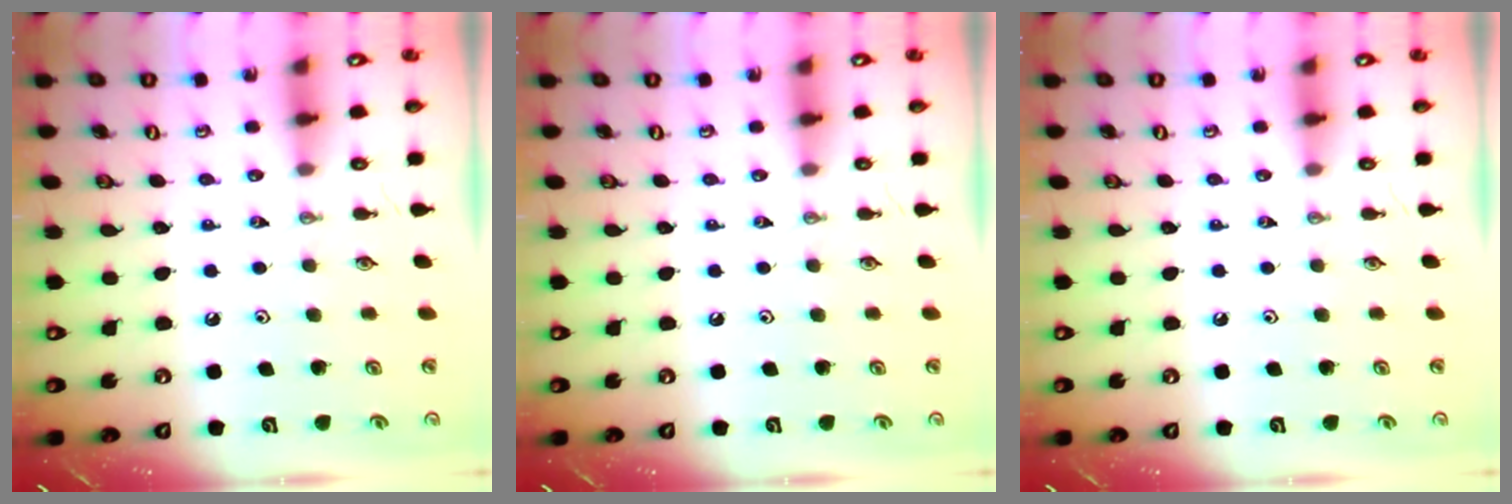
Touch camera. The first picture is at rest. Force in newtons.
{"total": 0.0}
{"total": 0.0}